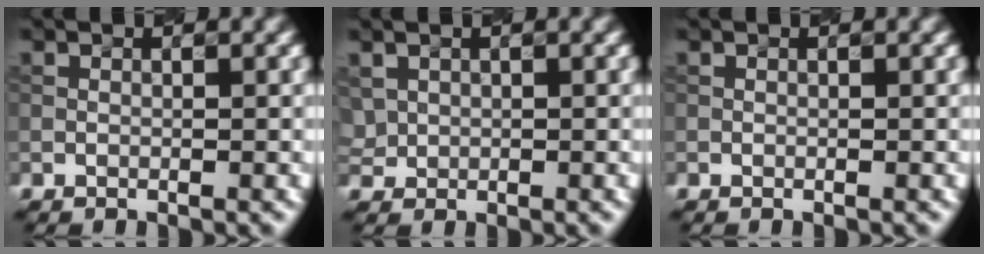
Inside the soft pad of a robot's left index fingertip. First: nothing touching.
{"total": 1.2, "force": [0.6, 1.0, 0.1], "torque": [-0.006, 0.003, 0.016]}
{"total": 0.0}